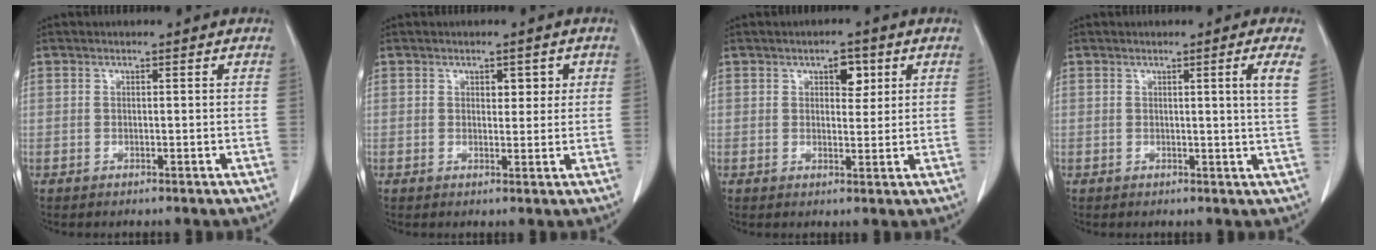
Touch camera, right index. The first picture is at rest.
{"total": 2.5, "force": [1.0, 1.5, 1.8], "torque": [-0.017, 0.003, 0.012]}
{"total": 3.4, "force": [1.6, 1.8, 2.4], "torque": [-0.031, 0.003, 0.022]}
{"total": 3.0, "force": [1.1, -1.0, 2.6], "torque": [-0.038, -0.010, 0.016]}